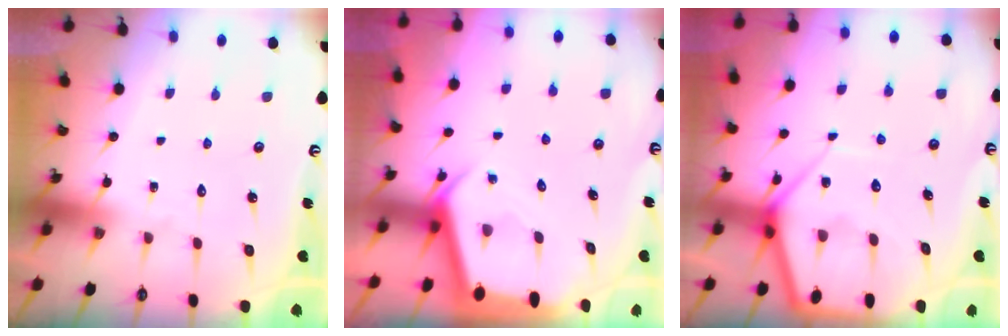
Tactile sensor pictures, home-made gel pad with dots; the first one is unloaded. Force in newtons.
{"total": 3.5, "press": 3.5, "slide": 0.3}
{"total": 8.1, "press": 8.0, "slide": 0.8}